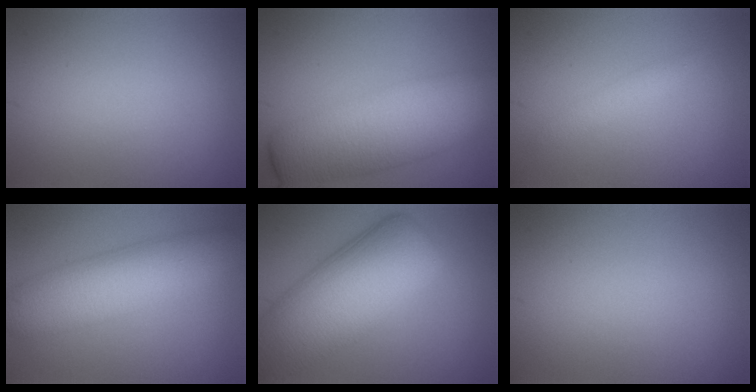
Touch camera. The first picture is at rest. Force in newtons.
{"total": 10.1, "press": 10.1, "slide": 0.3}
{"total": 1.3, "press": 1.3, "slide": 0.0}
{"total": 7.2, "press": 7.2, "slide": 0.3}
{"total": 13.0, "press": 12.9, "slide": 0.7}
{"total": 0.0}